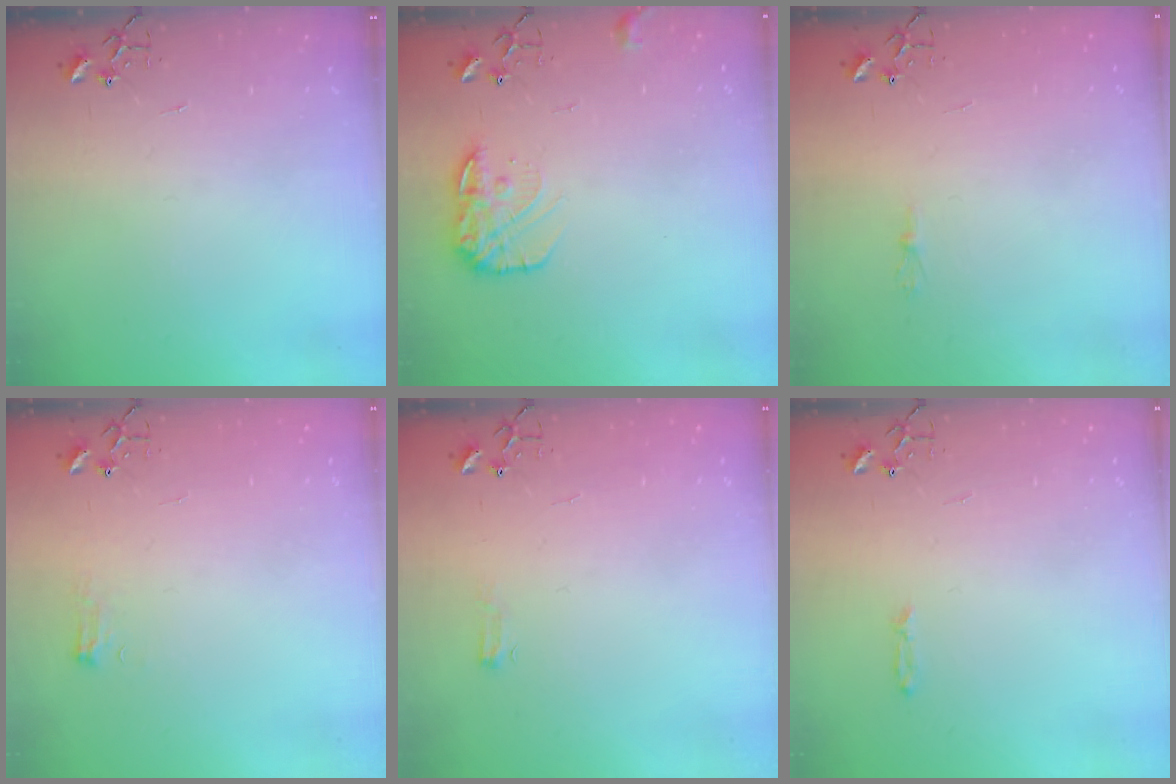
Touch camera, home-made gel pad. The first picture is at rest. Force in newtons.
{"total": 11.9, "press": 11.9, "slide": 0.4}
{"total": 4.7, "press": 4.6, "slide": 0.6}
{"total": 5.5, "press": 5.5, "slide": 0.7}
{"total": 4.1, "press": 4.1, "slide": 0.6}
{"total": 3.6, "press": 3.6, "slide": 0.4}